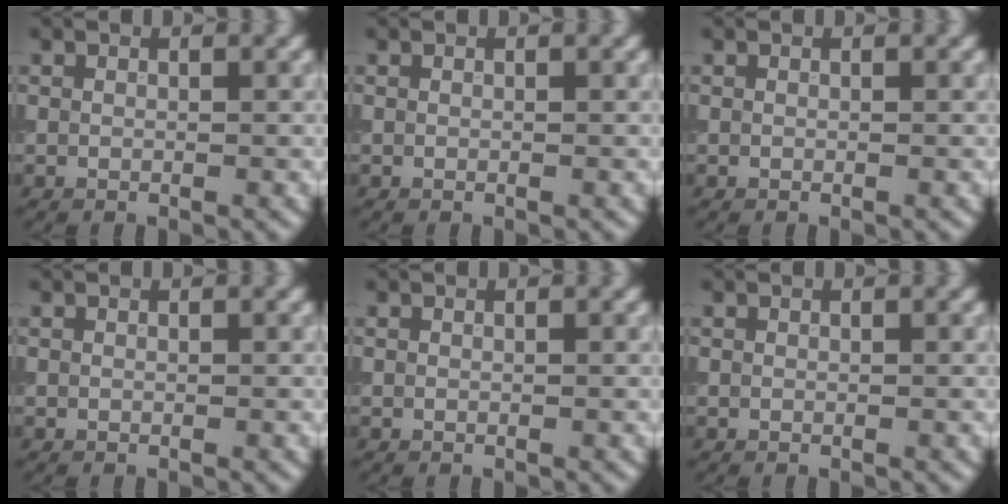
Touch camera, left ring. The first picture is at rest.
{"total": 0.0}
{"total": 0.0}
{"total": 0.0}
{"total": 0.0}
{"total": 0.0}